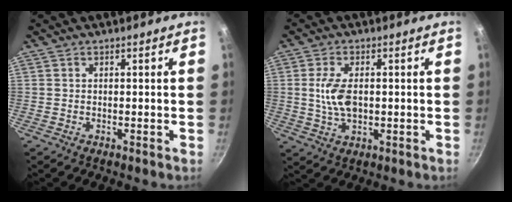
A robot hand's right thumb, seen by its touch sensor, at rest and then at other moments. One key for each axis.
{"total": 6.9, "fx": 0.3, "fy": 3.7, "fz": 5.8, "tx": -0.111, "ty": 0.000, "tz": 0.007}